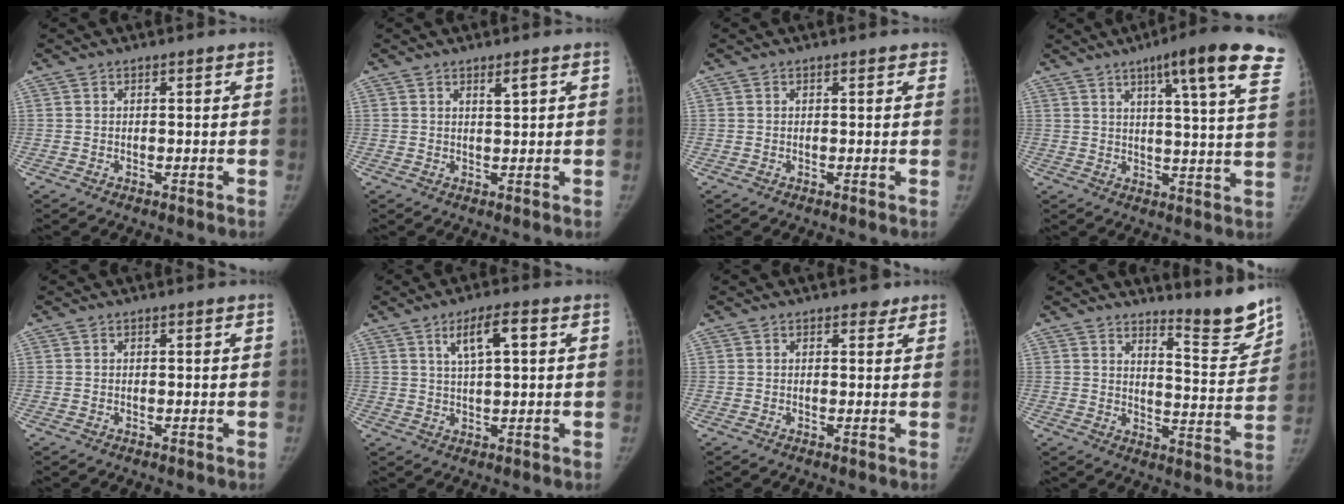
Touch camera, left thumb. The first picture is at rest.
{"total": 1.5, "force": [0.9, 0.1, 1.2], "torque": [-0.019, -0.007, 0.016]}
{"total": 1.1, "force": [0.7, 0.6, 0.6], "torque": [0.007, 0.000, 0.002]}
{"total": 19.2, "force": [11.3, 2.2, 15.3], "torque": [-0.193, -0.028, 0.131]}
{"total": 0.0}
{"total": 6.0, "force": [2.3, 1.6, 5.3], "torque": [-0.092, 0.003, 0.041]}
{"total": 1.3, "force": [1.0, 0.9, 0.2], "torque": [0.010, -0.004, 0.009]}
{"total": 10.1, "force": [9.1, 0.8, 4.3], "torque": [-0.040, -0.090, 0.133]}